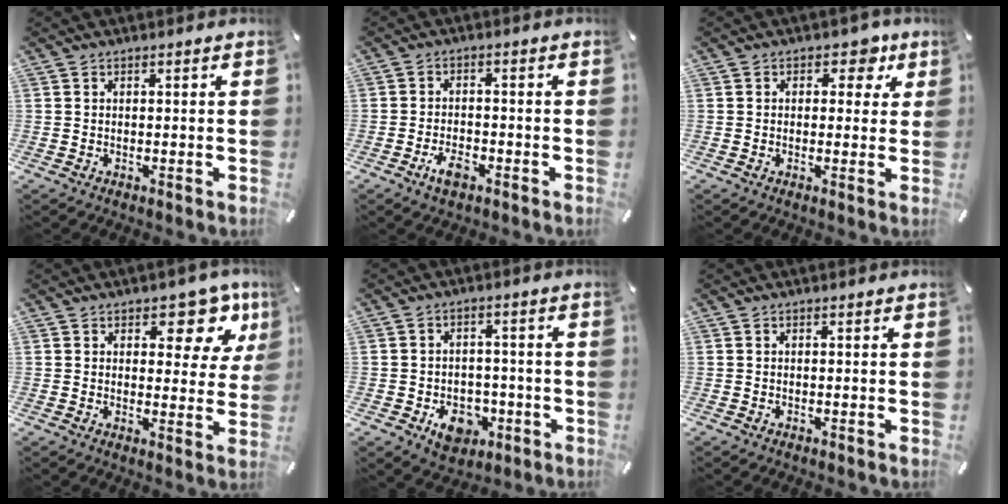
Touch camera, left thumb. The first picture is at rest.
{"total": 4.5, "force": [-2.5, 2.4, 2.9], "torque": [-0.059, 0.010, -0.048]}
{"total": 5.0, "force": [2.0, 3.5, 3.0], "torque": [-0.019, -0.006, 0.024]}
{"total": 10.1, "force": [5.7, 5.4, 6.4], "torque": [-0.060, -0.040, 0.091]}
{"total": 8.9, "force": [-3.4, 6.9, 4.5], "torque": [-0.063, 0.016, -0.058]}
{"total": 0.0}